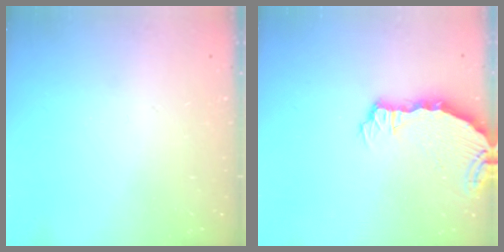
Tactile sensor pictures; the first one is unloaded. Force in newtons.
{"total": 7.3, "press": 5.5, "slide": 4.8}